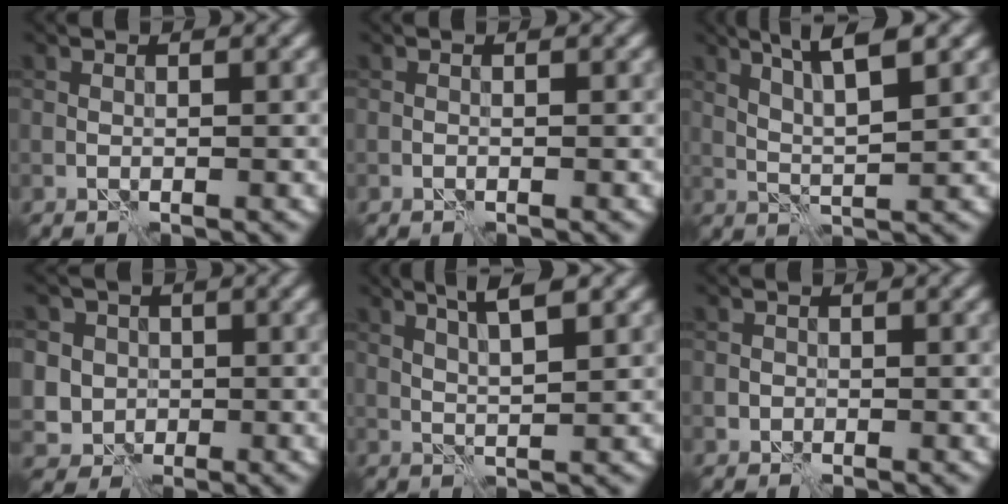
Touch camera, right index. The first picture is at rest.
{"total": 0.0}
{"total": 5.2, "force": [3.0, 0.8, 4.2], "torque": [-0.082, 0.004, 0.056]}
{"total": 6.1, "force": [1.2, 5.7, 2.0], "torque": [-0.039, 0.024, 0.006]}
{"total": 4.2, "force": [2.4, 0.7, 3.3], "torque": [-0.055, 0.006, 0.042]}
{"total": 0.7, "force": [0.0, 0.7, 0.0], "torque": [0.006, -0.004, -0.002]}